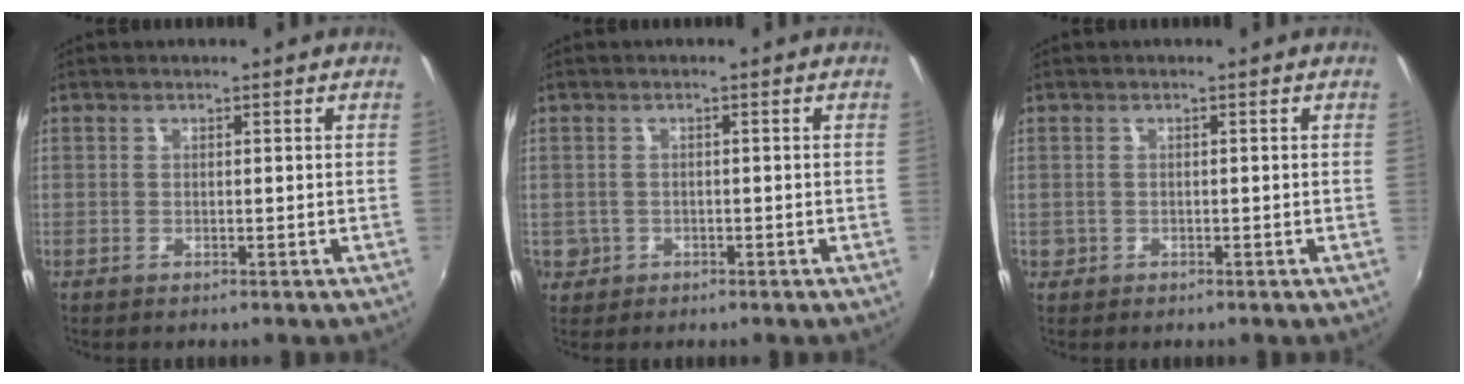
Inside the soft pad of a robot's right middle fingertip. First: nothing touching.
{"total": 3.6, "force": [-0.8, 3.3, 1.0], "torque": [-0.028, -0.003, -0.006]}
{"total": 1.3, "force": [-0.3, 1.3, 0.2], "torque": [-0.005, -0.004, -0.003]}